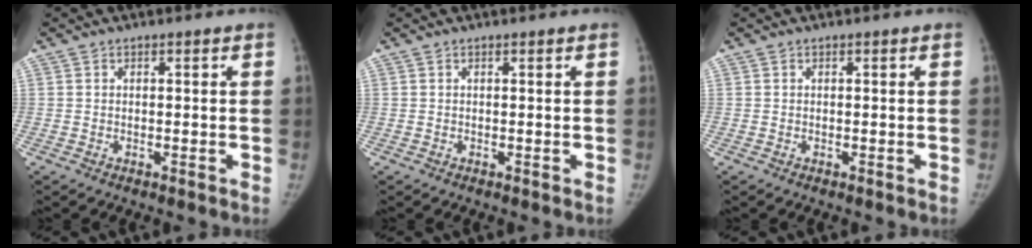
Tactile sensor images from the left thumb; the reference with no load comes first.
{"total": 0.0}
{"total": 0.0}